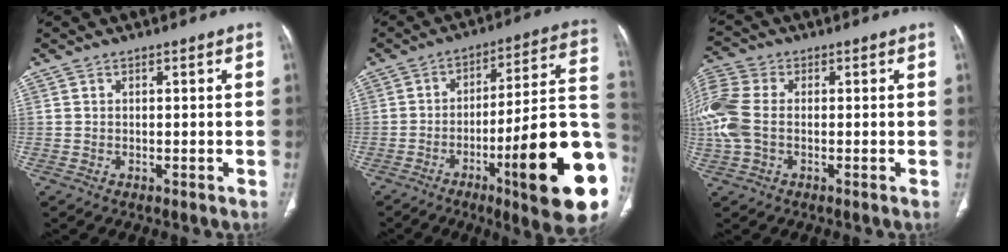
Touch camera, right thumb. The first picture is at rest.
{"total": 25.6, "force": [-7.7, 4.5, 23.9], "torque": [-0.272, 0.021, -0.108]}
{"total": 10.8, "force": [-0.4, 7.2, 8.0], "torque": [-0.217, 0.019, -0.009]}